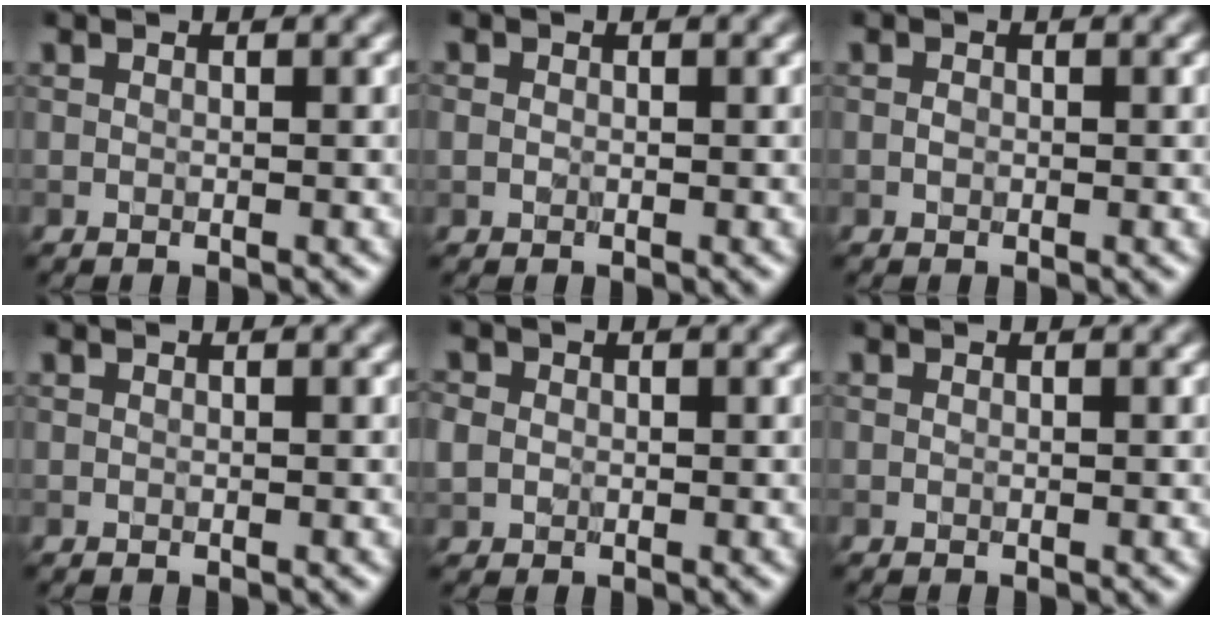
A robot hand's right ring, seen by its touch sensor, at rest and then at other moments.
{"total": 0.8, "force": [0.0, 0.7, 0.4], "torque": [-0.006, -0.001, -0.004]}
{"total": 0.6, "force": [-0.1, 0.5, 0.4], "torque": [-0.007, 0.000, -0.004]}
{"total": 0.0}
{"total": 2.5, "force": [0.3, 2.2, 1.1], "torque": [-0.021, 0.013, -0.004]}
{"total": 0.0}